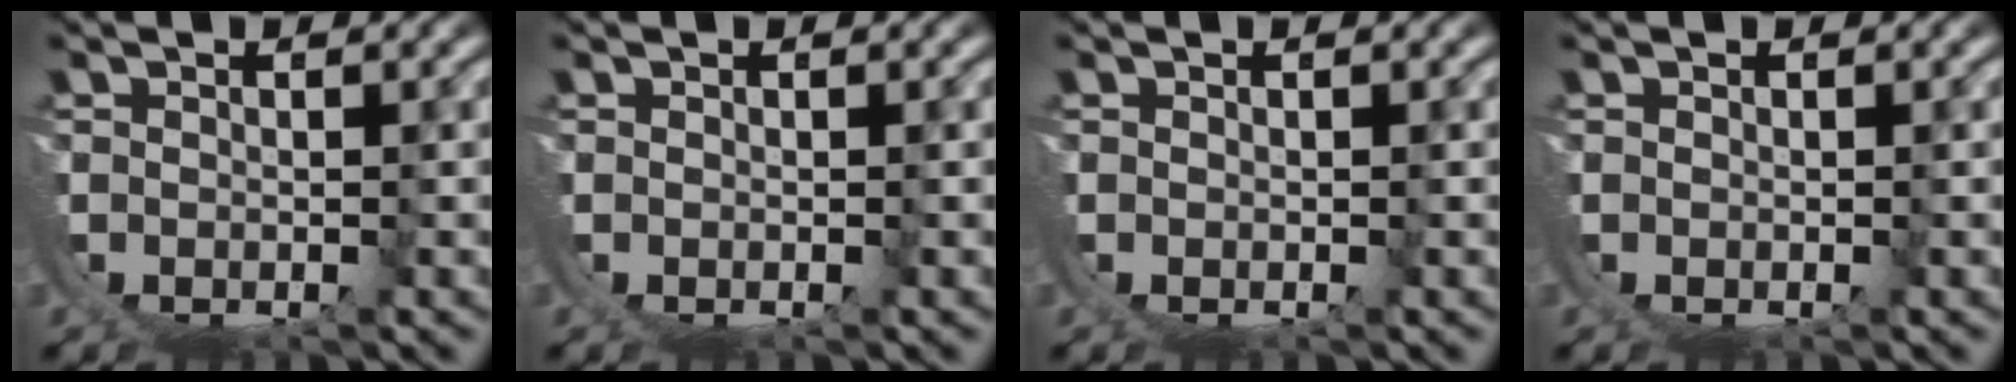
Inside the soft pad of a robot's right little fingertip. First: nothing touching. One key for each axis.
{"total": 0.0}
{"total": 0.0}
{"total": 0.0}